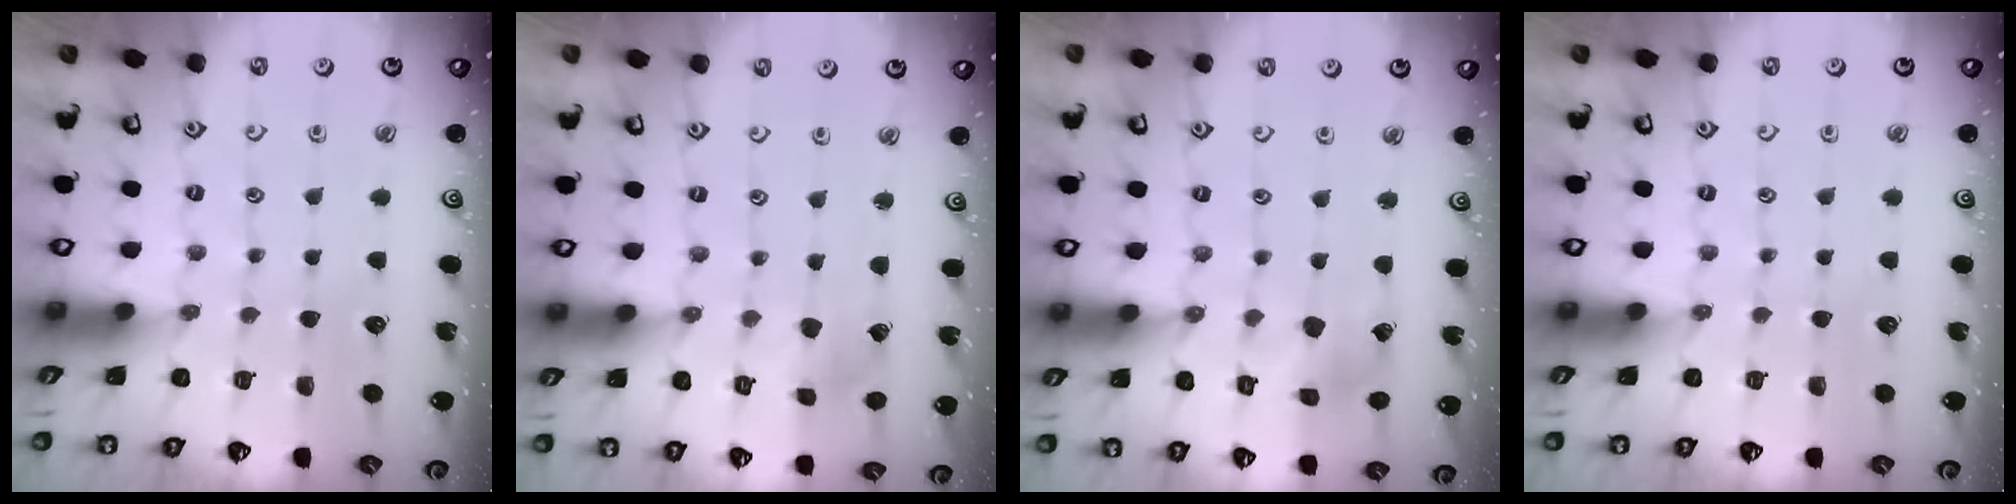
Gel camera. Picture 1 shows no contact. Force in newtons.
{"total": 2.3, "press": 2.3, "slide": 0.1}
{"total": 4.8, "press": 4.7, "slide": 0.6}
{"total": 0.0}